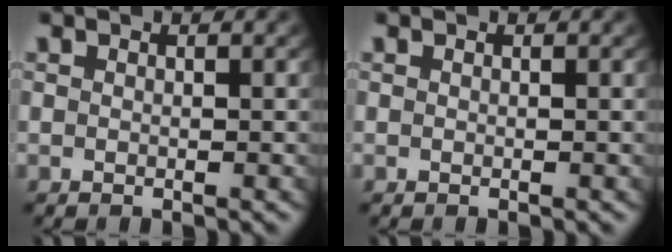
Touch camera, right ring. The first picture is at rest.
{"total": 0.0}